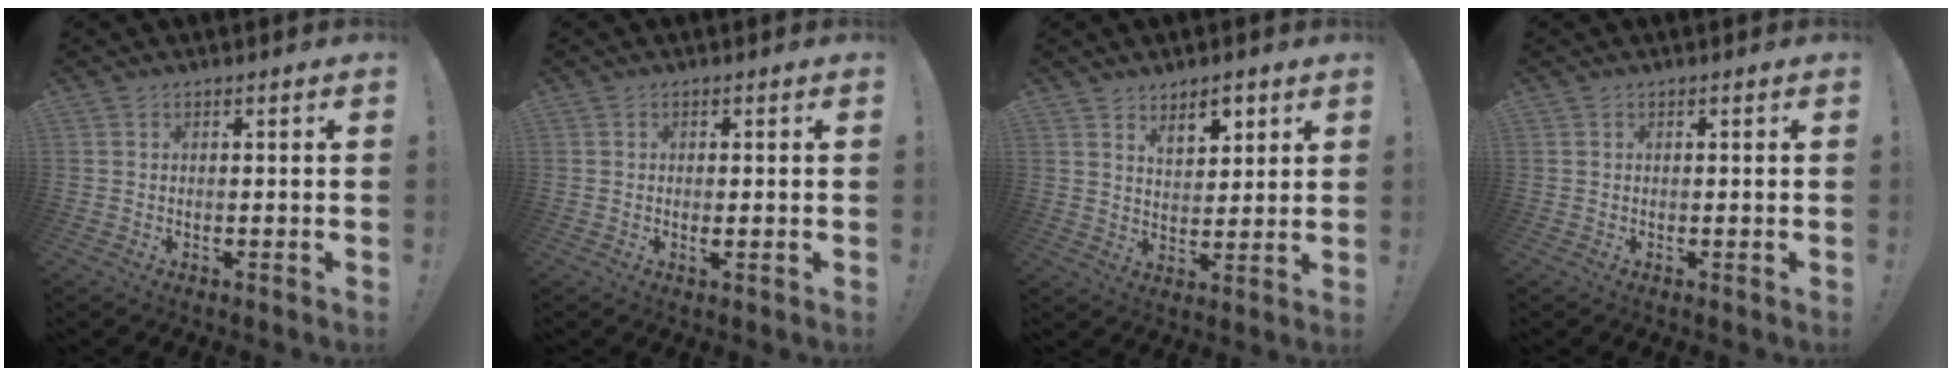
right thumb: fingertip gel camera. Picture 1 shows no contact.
{"total": 1.2, "force": [-0.1, 0.3, 1.1], "torque": [-0.028, 0.002, 0.000]}
{"total": 7.4, "force": [5.2, 3.6, 3.9], "torque": [-0.043, -0.032, 0.091]}
{"total": 0.0}